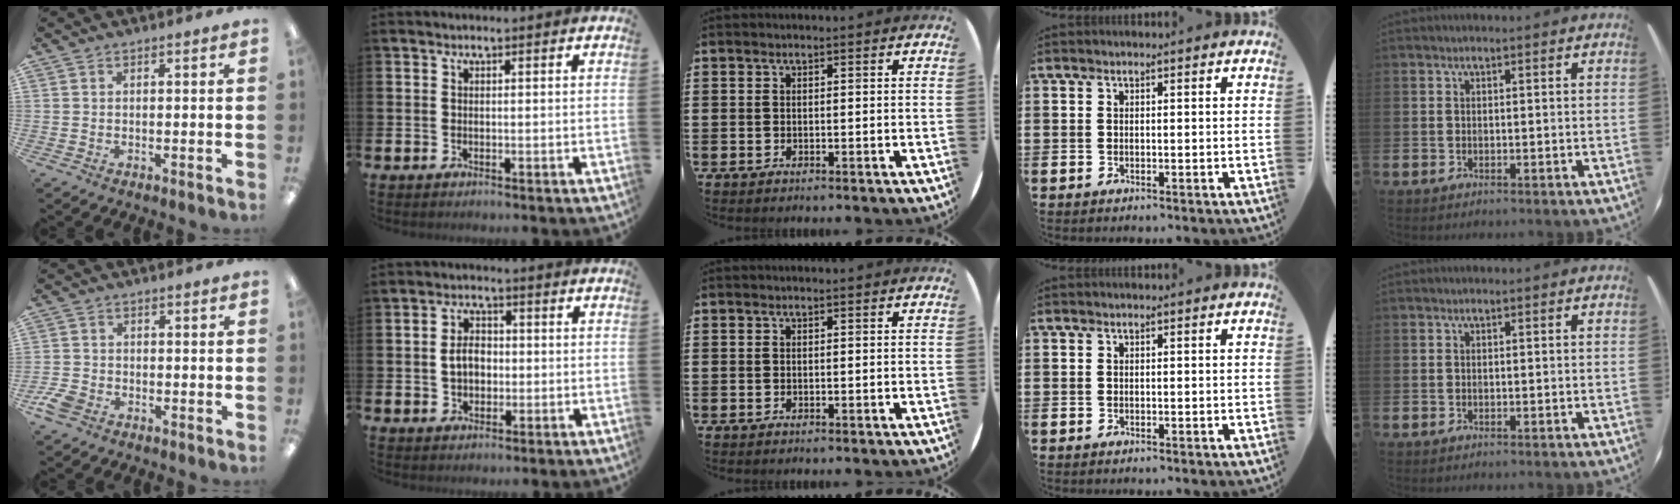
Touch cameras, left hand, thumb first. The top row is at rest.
{"thumb": {"total": 4.5, "force": [-3.0, 2.8, 1.9], "torque": [-0.043, 0.009, -0.056]}, "index": {"total": 3.8, "force": [-0.2, 2.8, 2.6], "torque": [-0.030, 0.001, -0.013]}}